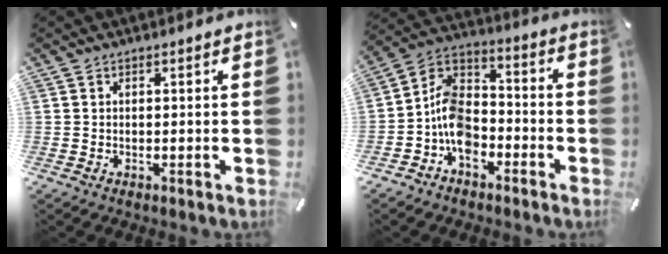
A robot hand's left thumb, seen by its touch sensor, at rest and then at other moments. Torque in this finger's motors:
{"motor_torque": [-0.80, 1.56, 0.74, 0.99, 0.17]}